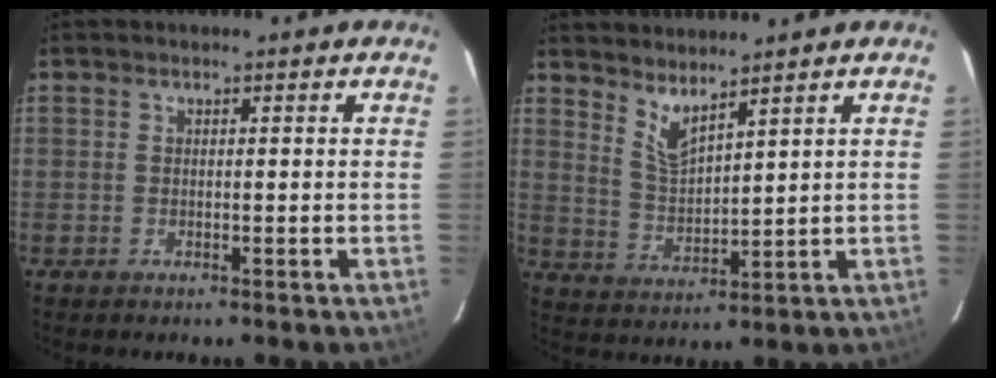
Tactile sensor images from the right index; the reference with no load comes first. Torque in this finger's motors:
{"motor_torque": [-0.02, 0.18, 0.04, 0.02]}